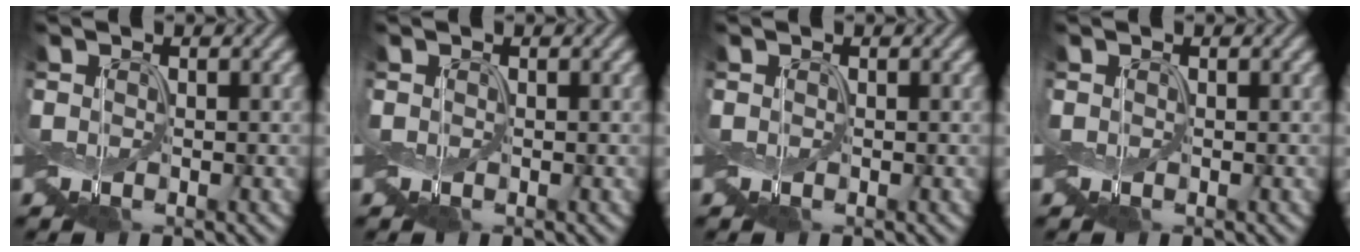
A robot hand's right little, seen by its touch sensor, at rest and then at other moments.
{"total": 0.0}
{"total": 0.0}
{"total": 0.0}